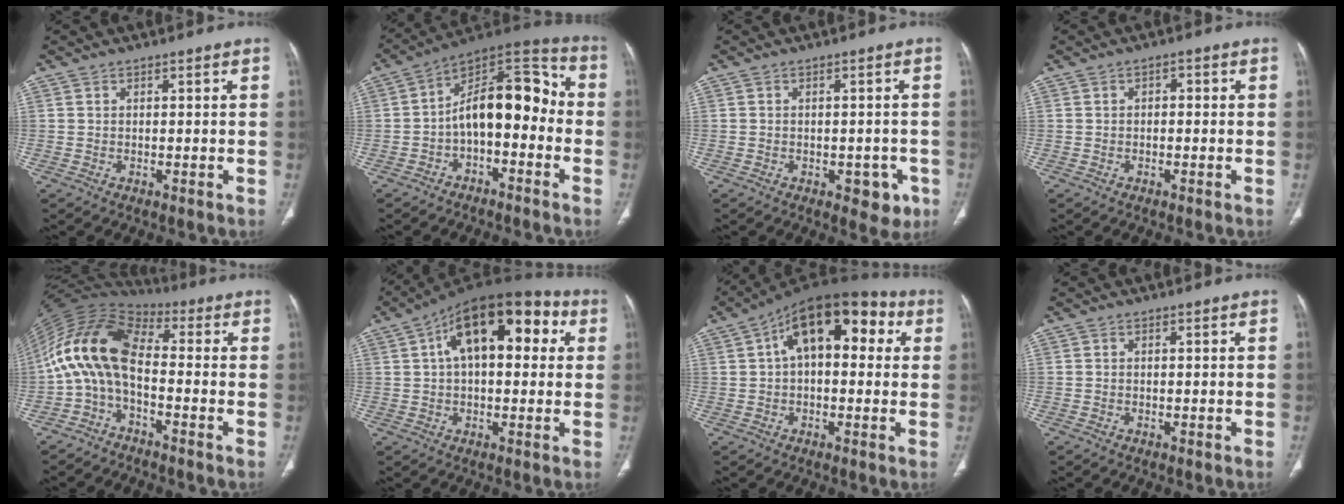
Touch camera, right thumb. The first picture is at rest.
{"total": 15.7, "force": [-2.4, 8.5, 12.9], "torque": [-0.171, 0.074, -0.049]}
{"total": 5.2, "force": [-2.2, 3.1, 3.5], "torque": [-0.018, 0.008, -0.023]}
{"total": 1.4, "force": [0.0, 1.0, 1.0], "torque": [-0.008, 0.008, -0.006]}
{"total": 13.1, "force": [-2.0, 7.1, 10.9], "torque": [-0.208, 0.062, -0.055]}
{"total": 18.8, "force": [5.2, 9.8, 15.2], "torque": [-0.204, 0.037, 0.070]}
{"total": 16.7, "force": [4.4, 9.0, 13.3], "torque": [-0.171, 0.041, 0.056]}
{"total": 0.0}